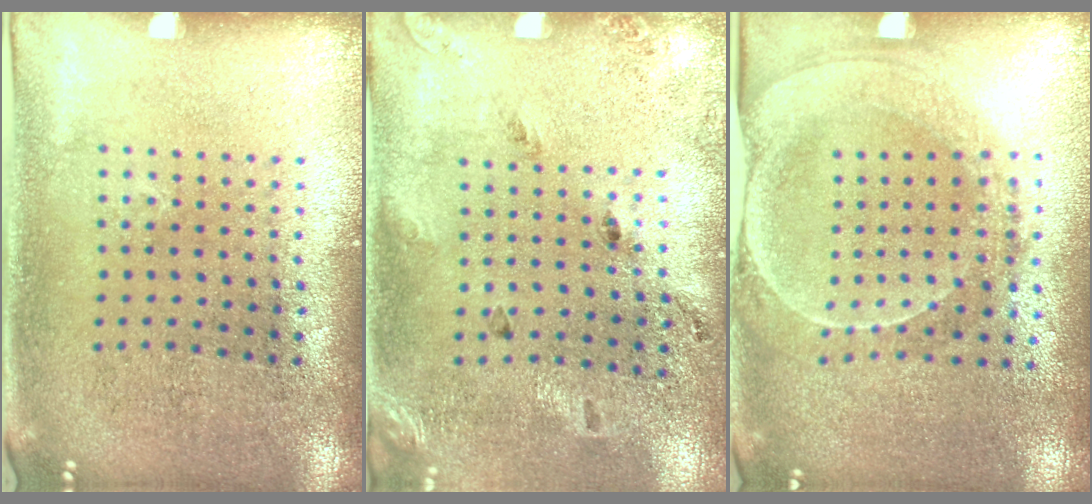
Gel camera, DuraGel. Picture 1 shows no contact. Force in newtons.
{"total": 1.7, "press": 1.0, "slide": 1.4}
{"total": 1.8, "press": 1.8, "slide": 0.5}